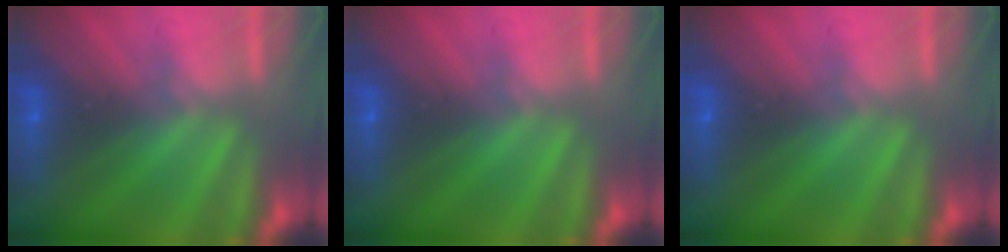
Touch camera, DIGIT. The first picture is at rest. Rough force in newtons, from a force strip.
{"total": 0.0}
{"total": 0.0}